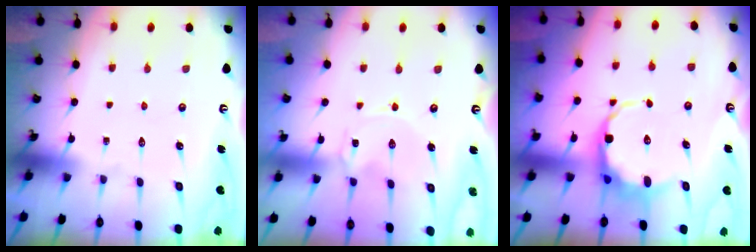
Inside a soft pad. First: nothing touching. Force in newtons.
{"total": 0.0}
{"total": 7.4, "press": 7.0, "slide": 2.2}